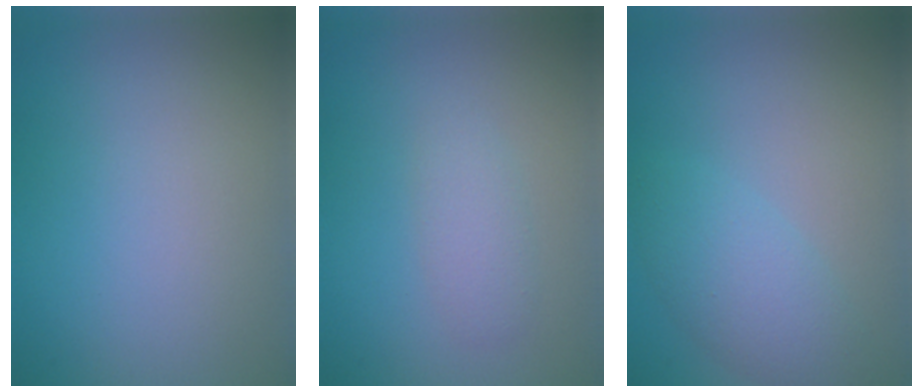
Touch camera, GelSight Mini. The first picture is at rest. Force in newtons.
{"total": 1.7, "press": 1.7, "slide": 0.1}
{"total": 3.3, "press": 3.3, "slide": 0.1}